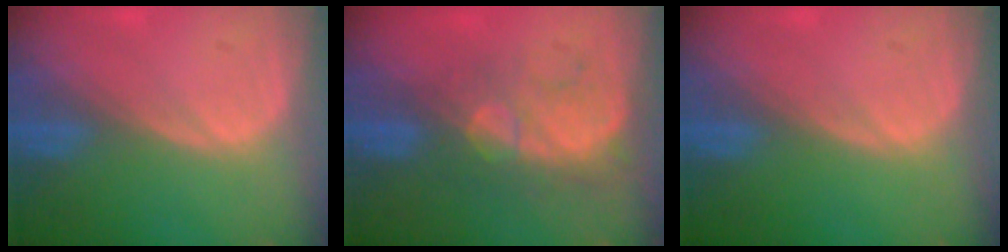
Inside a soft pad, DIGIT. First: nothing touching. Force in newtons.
{"total": 8.8, "press": 7.6, "slide": 4.4}
{"total": 0.0}